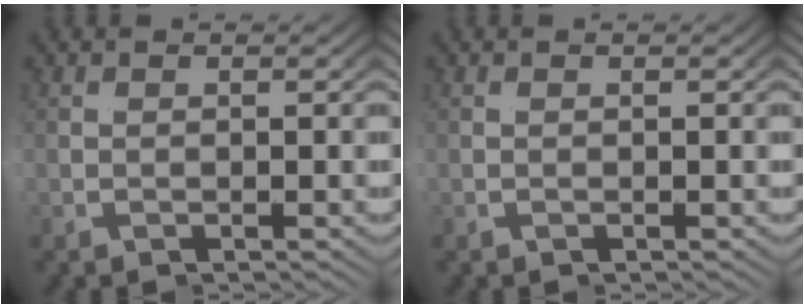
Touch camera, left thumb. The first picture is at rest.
{"total": 0.0}